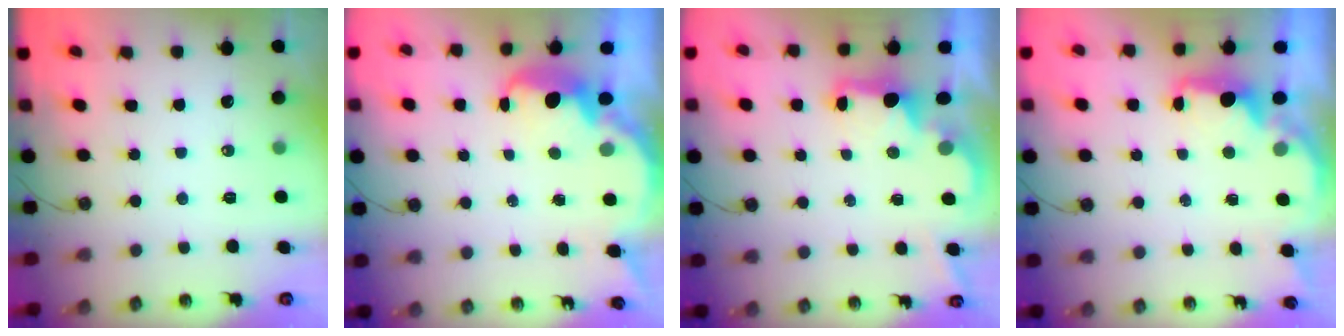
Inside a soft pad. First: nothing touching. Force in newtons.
{"total": 3.7, "press": 3.7, "slide": 0.5}
{"total": 2.1, "press": 1.9, "slide": 0.8}
{"total": 2.3, "press": 2.2, "slide": 0.8}